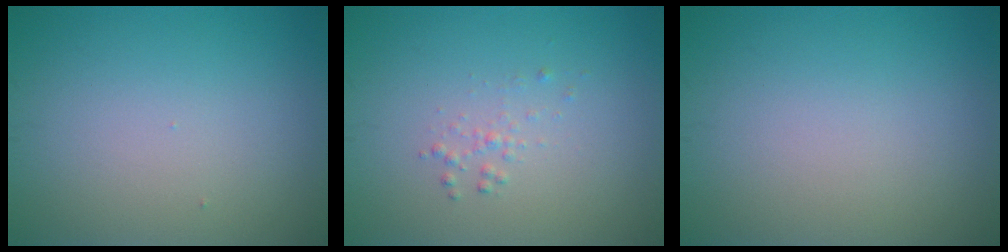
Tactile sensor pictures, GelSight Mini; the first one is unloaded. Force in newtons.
{"total": 0.9, "press": 0.9, "slide": 0.0}
{"total": 0.0}